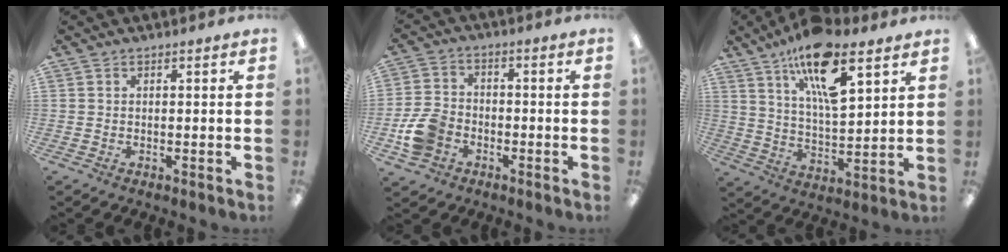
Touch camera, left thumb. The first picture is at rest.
{"total": 8.7, "force": [-3.4, 6.6, 4.7], "torque": [-0.105, 0.024, -0.063]}
{"total": 17.8, "force": [11.0, 6.5, 12.4], "torque": [-0.209, -0.047, 0.183]}